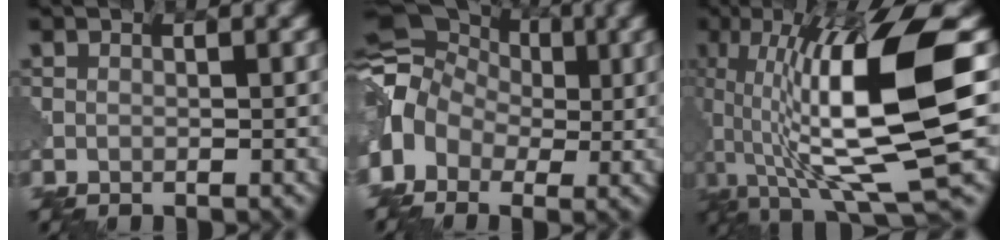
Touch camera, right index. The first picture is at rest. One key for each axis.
{"total": 8.0, "fx": 0.0, "fy": 6.8, "fz": 4.1, "tx": -0.088, "ty": 0.027, "tz": -0.028}
{"total": 13.6, "fx": 0.2, "fy": 3.0, "fz": 13.3, "tx": -0.242, "ty": 0.010, "tz": 0.022}